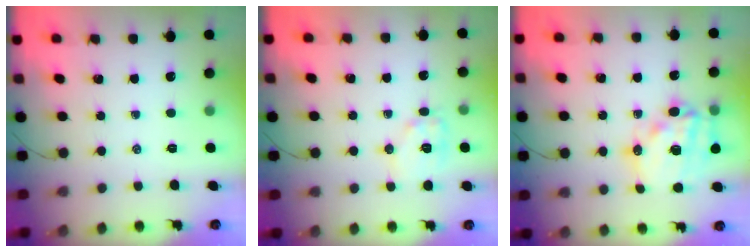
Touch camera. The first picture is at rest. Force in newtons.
{"total": 9.5, "press": 9.5, "slide": 0.2}
{"total": 17.6, "press": 17.2, "slide": 3.7}